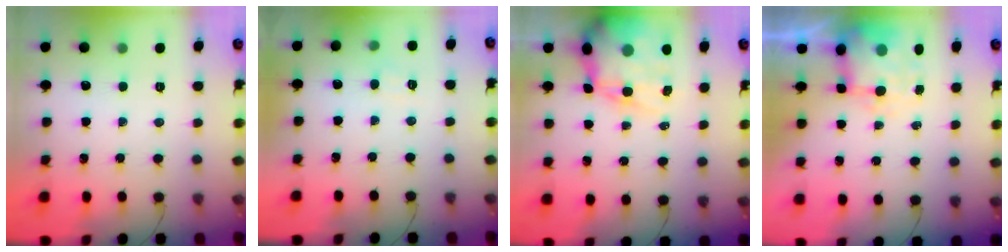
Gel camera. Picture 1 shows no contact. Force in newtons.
{"total": 4.2, "press": 4.1, "slide": 1.1}
{"total": 14.1, "press": 13.6, "slide": 3.4}
{"total": 7.1, "press": 6.9, "slide": 1.3}